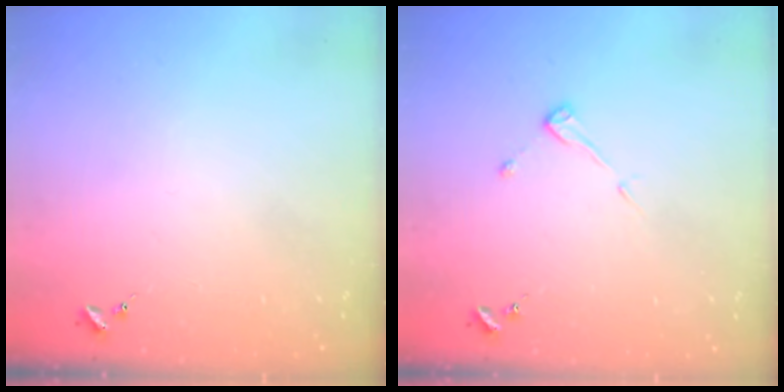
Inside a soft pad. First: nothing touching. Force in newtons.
{"total": 3.8, "press": 3.8, "slide": 0.3}